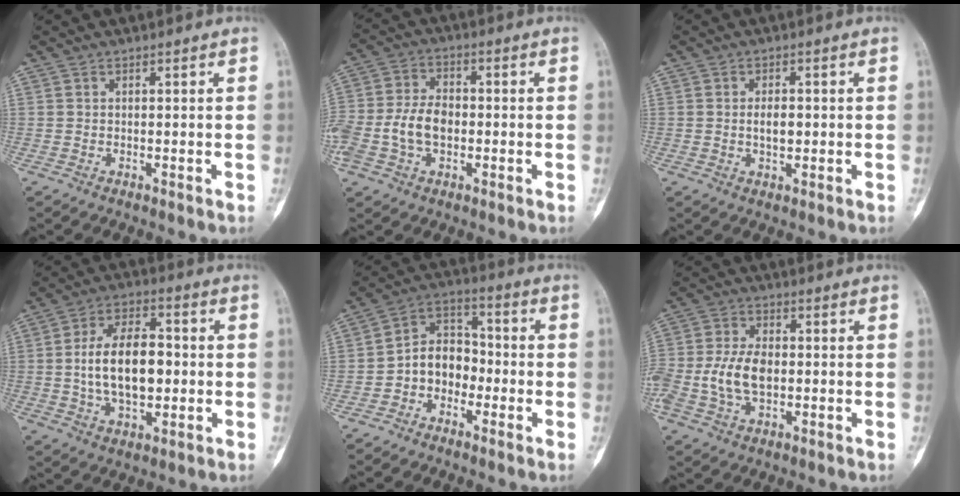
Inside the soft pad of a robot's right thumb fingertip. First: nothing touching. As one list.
[{"total": 10.3, "force": [-1.8, 6.9, 7.3], "torque": [-0.147, 0.024, -0.036]}, {"total": 3.1, "force": [-0.1, 1.7, 2.6], "torque": [-0.038, -0.001, 0.000]}, {"total": 14.6, "force": [-0.2, 8.3, 12.0], "torque": [-0.191, 0.017, -0.004]}, {"total": 8.8, "force": [-2.7, 6.9, 4.8], "torque": [-0.049, 0.044, -0.062]}, {"total": 9.7, "force": [-1.2, 6.0, 7.5], "torque": [-0.150, 0.014, -0.024]}]